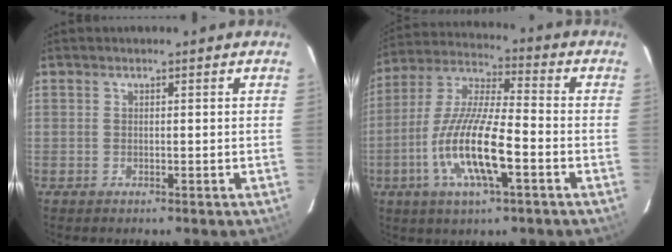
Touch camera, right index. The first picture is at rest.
{"total": 15.3, "force": [-5.3, 3.5, 14.0], "torque": [-0.287, -0.012, -0.105]}